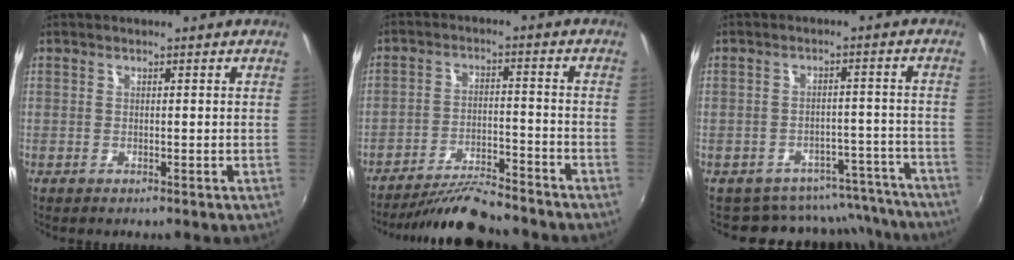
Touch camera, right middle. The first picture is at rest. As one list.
[{"total": 11.2, "force": [-10.3, 1.3, 4.1], "torque": [-0.094, -0.009, -0.170]}, {"total": 14.0, "force": [-12.8, 5.4, 1.7], "torque": [-0.021, 0.039, -0.151]}]